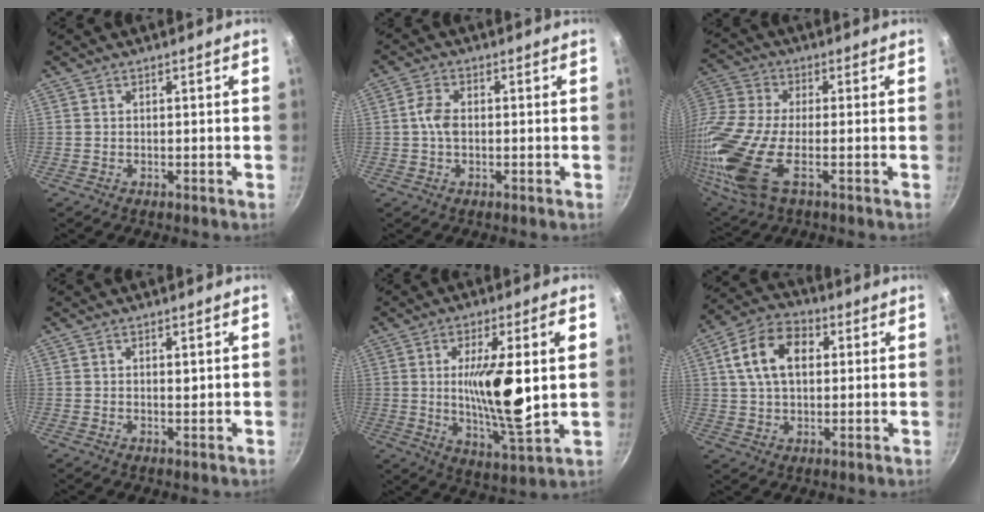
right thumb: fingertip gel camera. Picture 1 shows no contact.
{"total": 3.8, "force": [-0.1, 2.3, 3.0], "torque": [-0.060, 0.011, -0.007]}
{"total": 20.7, "force": [-5.6, 9.2, 17.6], "torque": [-0.406, -0.021, -0.124]}
{"total": 1.1, "force": [0.4, 0.5, 0.9], "torque": [-0.012, -0.001, 0.006]}
{"total": 17.9, "force": [1.6, 4.5, 17.2], "torque": [-0.278, -0.016, 0.031]}
{"total": 12.6, "force": [3.1, 8.2, 9.1], "torque": [-0.145, 0.013, 0.041]}